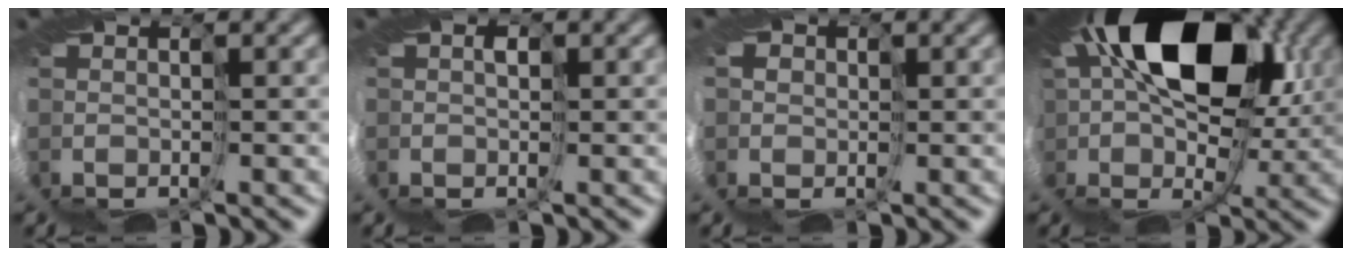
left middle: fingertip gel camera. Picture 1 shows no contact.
{"total": 0.7, "force": [0.2, 0.5, 0.4], "torque": [-0.005, 0.009, 0.003]}
{"total": 4.4, "force": [0.1, 4.1, 1.6], "torque": [-0.028, 0.006, -0.031]}
{"total": 14.8, "force": [5.4, 9.2, 10.3], "torque": [-0.158, 0.010, 0.075]}